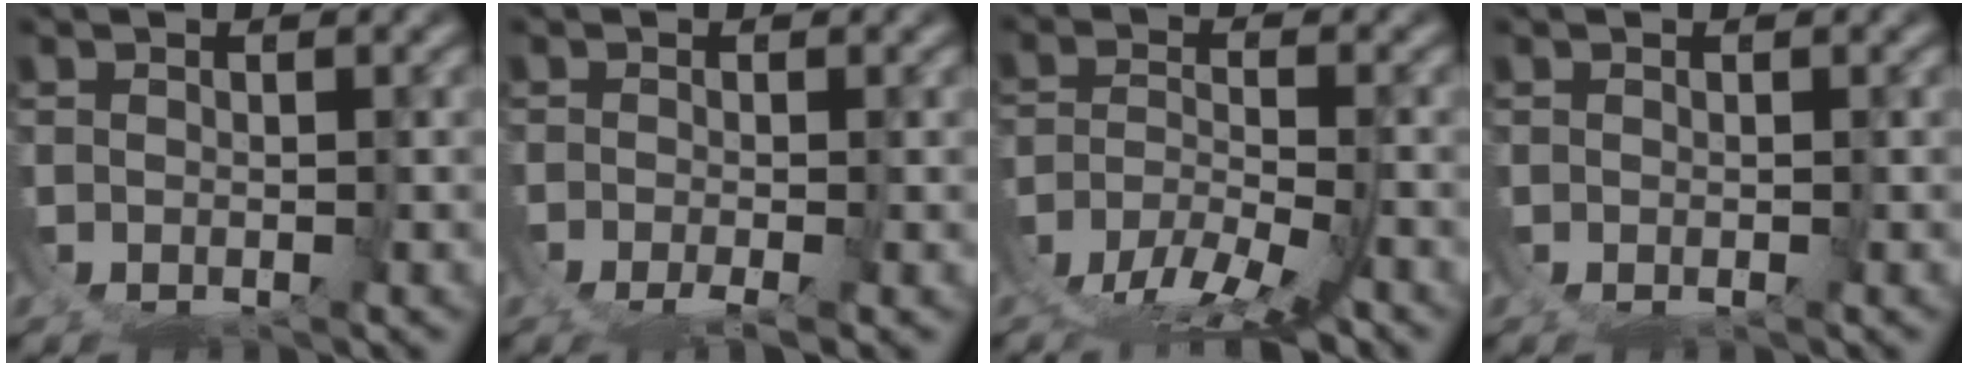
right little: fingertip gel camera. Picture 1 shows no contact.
{"total": 2.1, "force": [-1.3, -0.5, 1.5], "torque": [-0.005, 0.000, -0.023]}
{"total": 5.6, "force": [-3.5, 1.7, 4.1], "torque": [-0.059, -0.021, -0.051]}
{"total": 0.0}